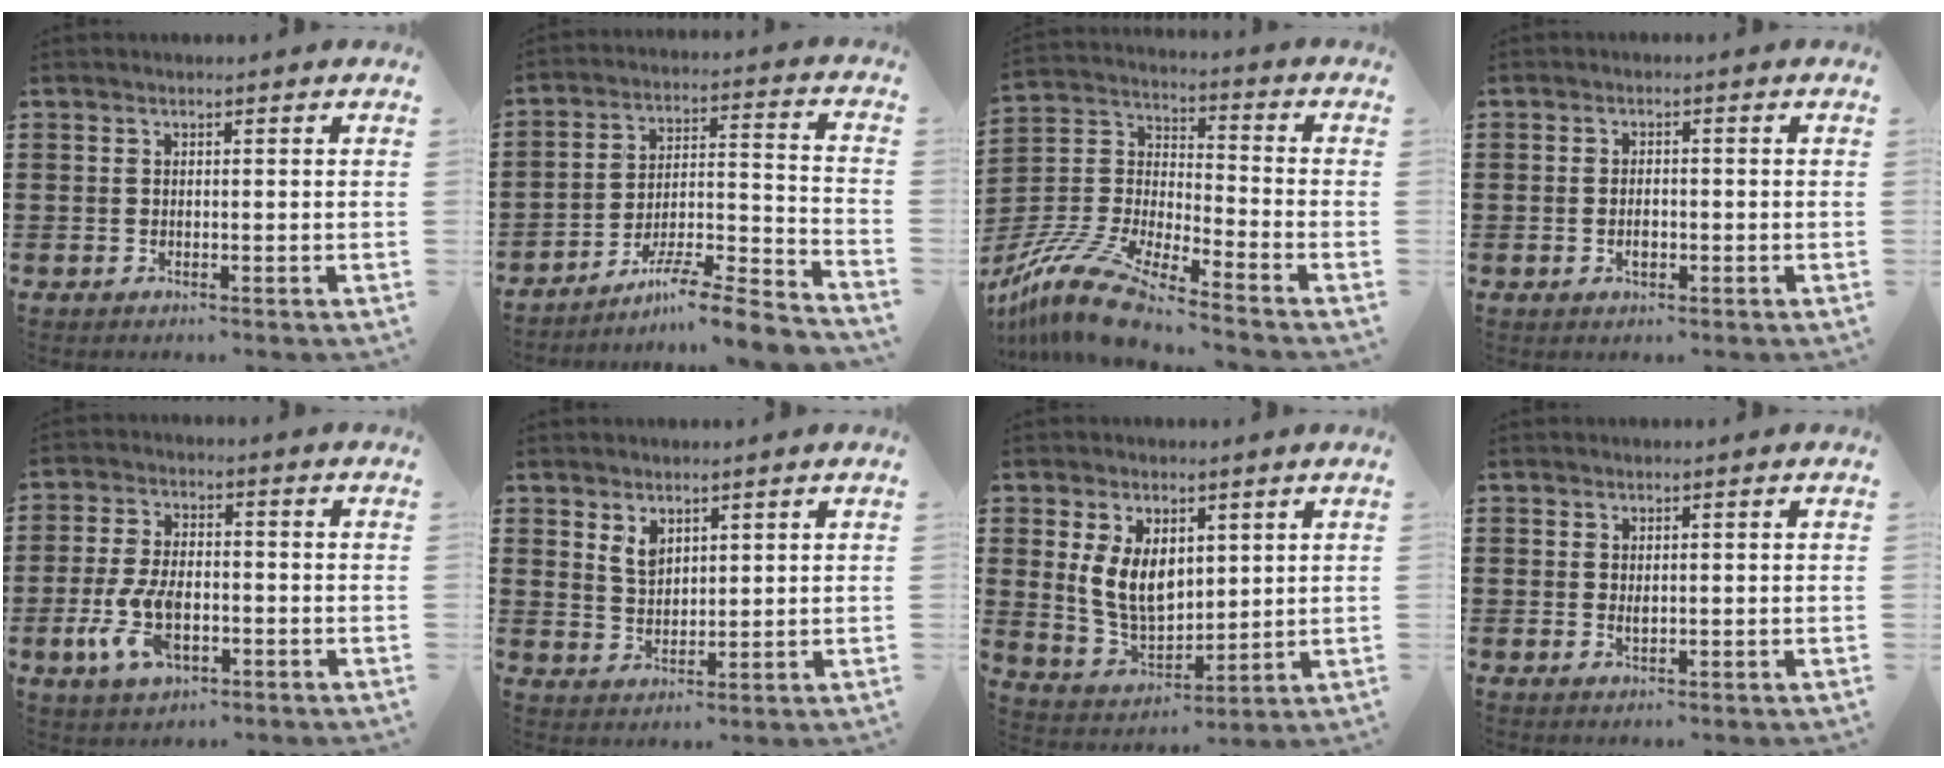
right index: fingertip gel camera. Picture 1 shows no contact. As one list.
[{"total": 7.6, "force": [-6.6, 0.2, 3.8], "torque": [-0.055, 0.000, -0.130]}, {"total": 11.9, "force": [-10.6, 1.3, 5.4], "torque": [-0.133, 0.011, -0.217]}, {"total": 1.9, "force": [-0.5, 0.8, 1.6], "torque": [-0.030, -0.002, -0.007]}, {"total": 8.4, "force": [-2.5, 4.1, 6.9], "torque": [-0.171, -0.013, -0.050]}, {"total": 3.4, "force": [2.2, 2.0, 1.6], "torque": [-0.039, 0.007, 0.042]}, {"total": 8.2, "force": [2.4, 5.4, 5.7], "torque": [-0.143, 0.001, 0.042]}, {"total": 0.9, "force": [0.3, 0.4, 0.8], "torque": [-0.016, 0.002, 0.006]}]